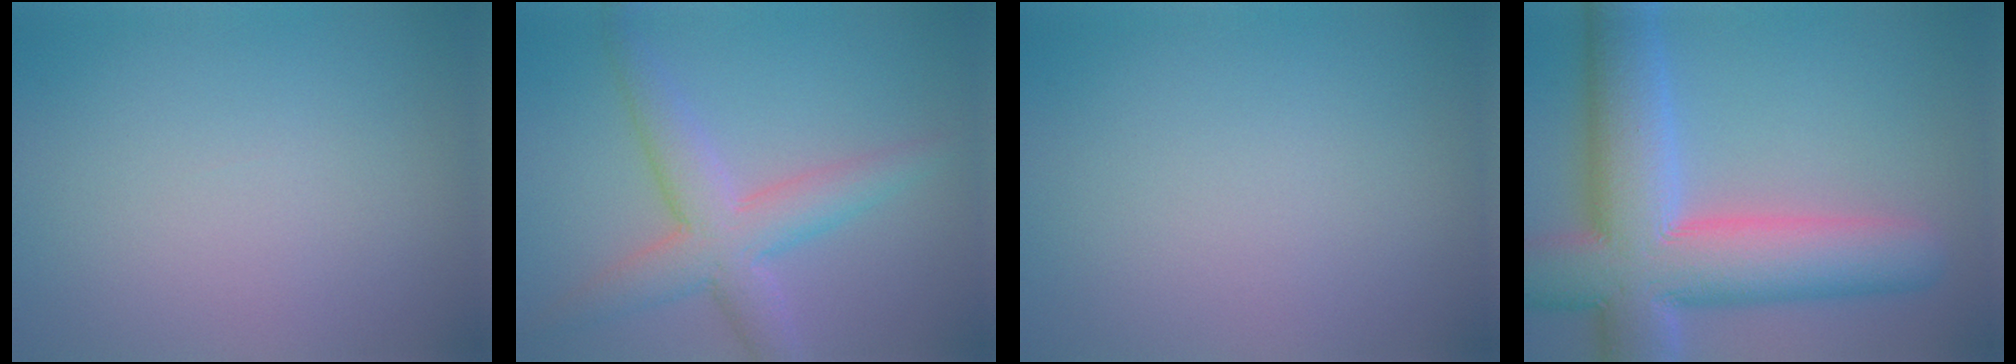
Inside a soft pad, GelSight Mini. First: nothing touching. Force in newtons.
{"total": 5.3, "press": 5.3, "slide": 0.1}
{"total": 0.0}
{"total": 13.2, "press": 13.2, "slide": 1.4}